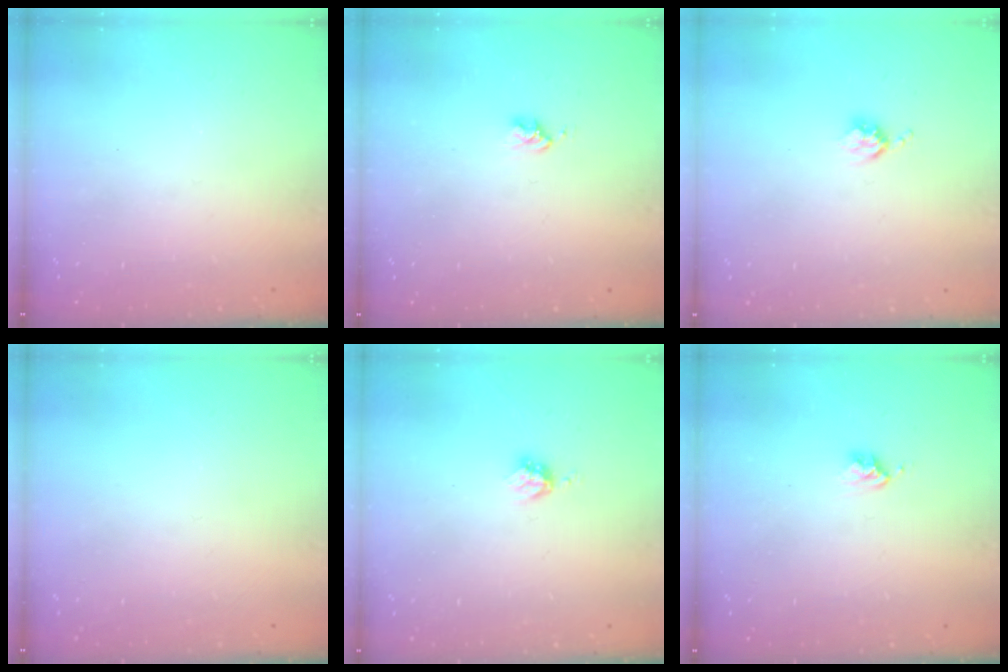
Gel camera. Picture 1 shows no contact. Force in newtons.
{"total": 2.8, "press": 2.8, "slide": 0.3}
{"total": 3.3, "press": 3.3, "slide": 0.4}
{"total": 0.0}
{"total": 3.4, "press": 3.4, "slide": 0.4}
{"total": 2.7, "press": 2.6, "slide": 0.4}